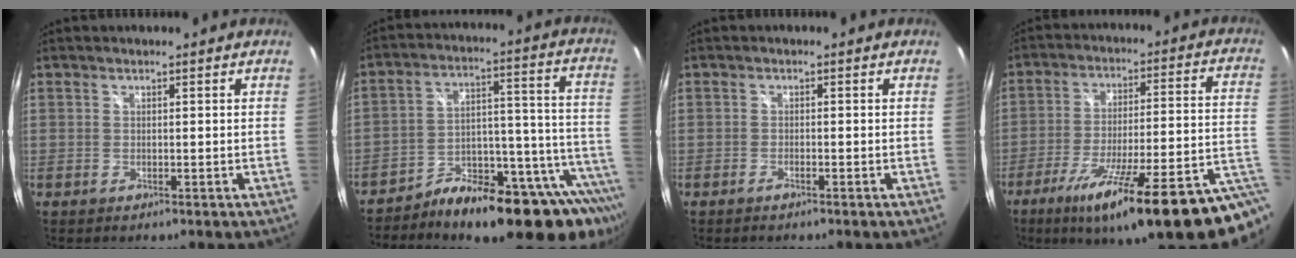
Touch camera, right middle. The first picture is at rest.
{"total": 22.7, "force": [-16.8, 7.4, 13.5], "torque": [-0.156, 0.005, -0.240]}
{"total": 1.2, "force": [-1.0, 0.2, 0.6], "torque": [-0.015, -0.002, -0.020]}
{"total": 25.1, "force": [-14.1, 3.2, 20.5], "torque": [-0.290, -0.055, -0.201]}